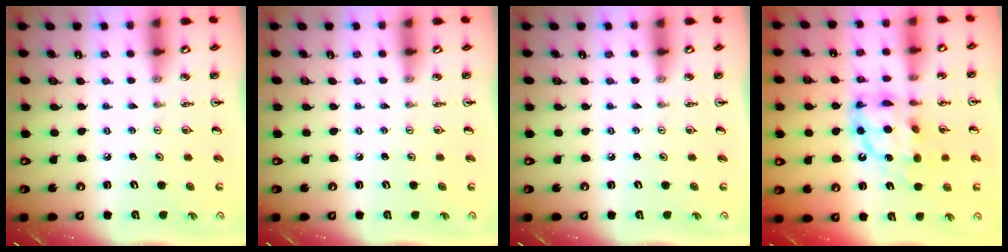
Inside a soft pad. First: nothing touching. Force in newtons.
{"total": 0.0}
{"total": 0.0}
{"total": 13.1, "press": 13.0, "slide": 1.1}